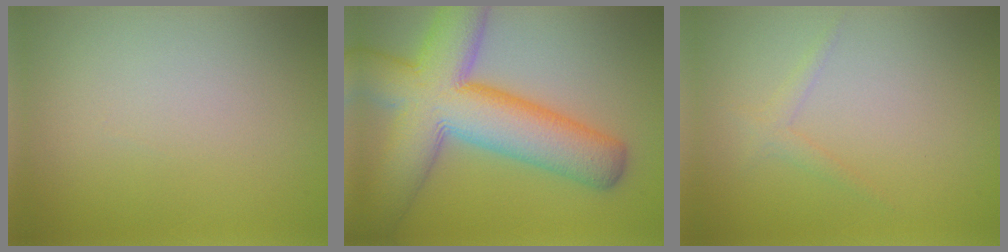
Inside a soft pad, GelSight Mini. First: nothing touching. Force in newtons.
{"total": 12.6, "press": 12.6, "slide": 0.6}
{"total": 1.1, "press": 1.1, "slide": 0.0}